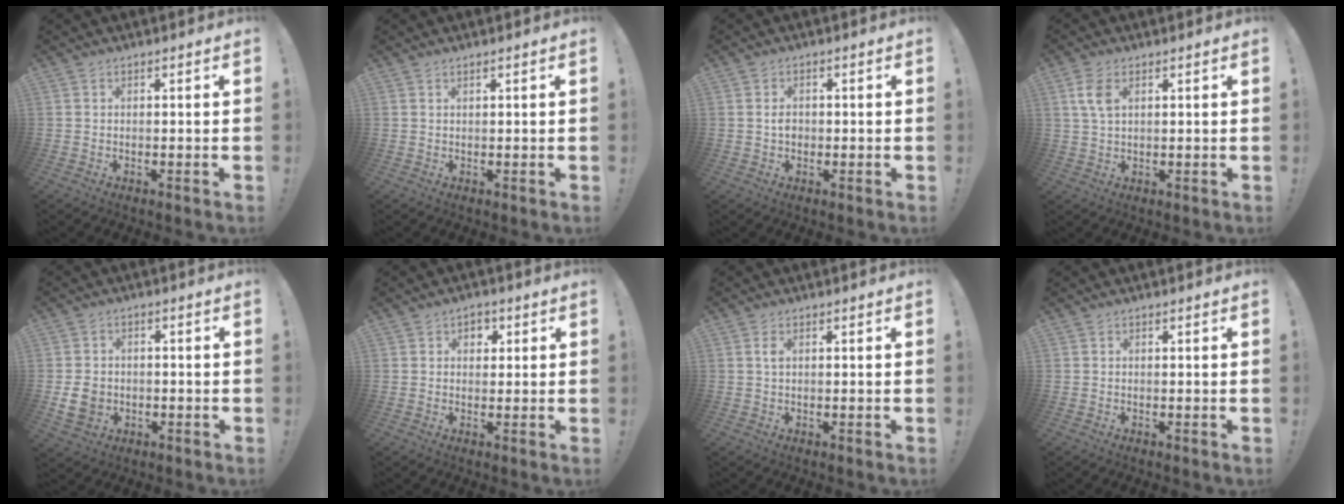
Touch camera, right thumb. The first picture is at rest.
{"total": 0.6, "force": [0.5, 0.0, 0.3], "torque": [0.000, -0.003, 0.008]}
{"total": 2.1, "force": [0.0, 1.7, 1.3], "torque": [-0.025, 0.004, 0.000]}
{"total": 5.4, "force": [2.0, 3.1, 3.9], "torque": [-0.076, -0.003, 0.037]}
{"total": 7.0, "force": [-1.4, 5.9, 3.6], "torque": [-0.058, 0.008, -0.023]}
{"total": 2.2, "force": [0.4, 2.0, 0.8], "torque": [-0.011, 0.001, 0.005]}
{"total": 1.5, "force": [0.4, 0.8, 1.2], "torque": [-0.025, 0.004, 0.007]}
{"total": 0.0}